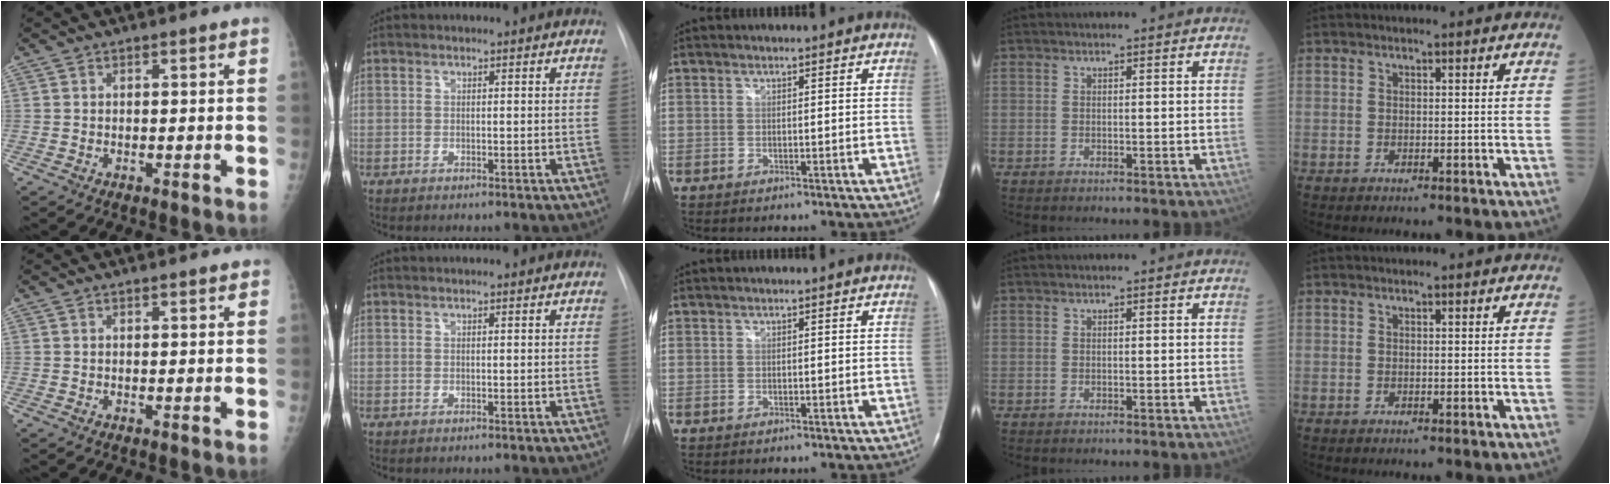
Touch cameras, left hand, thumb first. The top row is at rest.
{"thumb": {"total": 1.0, "force": [0.7, 0.4, 0.6], "torque": [-0.007, -0.001, 0.006]}, "index": {"total": 1.0, "force": [0.8, 0.1, 0.4], "torque": [-0.010, 0.012, 0.014]}}